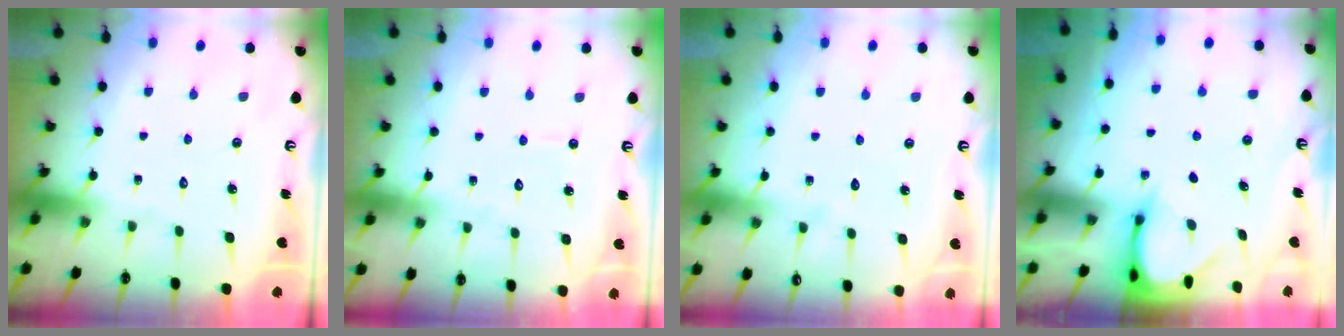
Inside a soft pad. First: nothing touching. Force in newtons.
{"total": 2.5, "press": 2.5, "slide": 0.2}
{"total": 2.6, "press": 2.6, "slide": 0.3}
{"total": 3.6, "press": 3.6, "slide": 0.3}